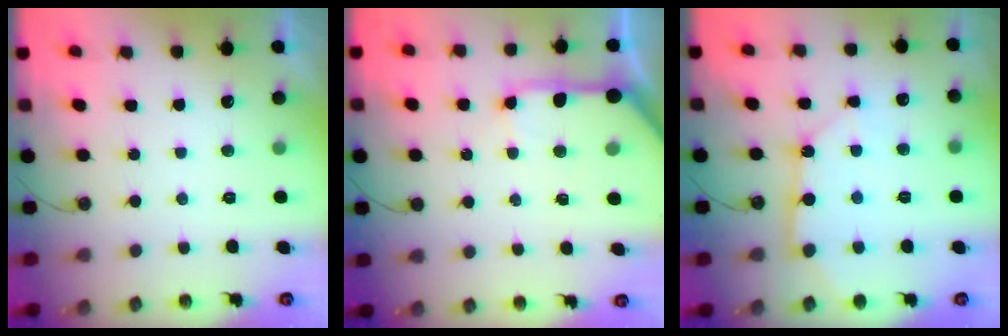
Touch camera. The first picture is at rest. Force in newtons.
{"total": 11.0, "press": 10.9, "slide": 1.5}
{"total": 11.3, "press": 11.2, "slide": 1.2}